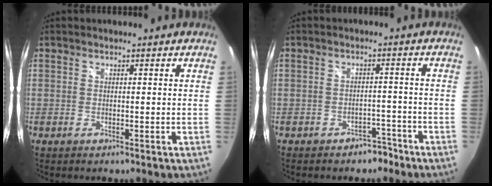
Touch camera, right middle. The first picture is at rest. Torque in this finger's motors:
{"motor_torque": [-0.16, -0.17, -0.01, -0.03]}